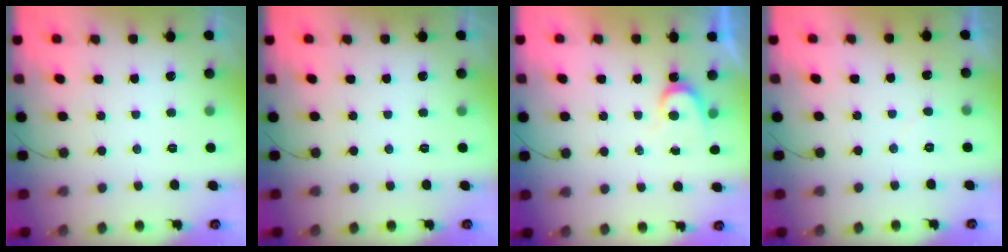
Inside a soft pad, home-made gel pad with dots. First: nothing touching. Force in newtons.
{"total": 0.0}
{"total": 3.7, "press": 3.7, "slide": 0.4}
{"total": 2.3, "press": 2.3, "slide": 0.2}